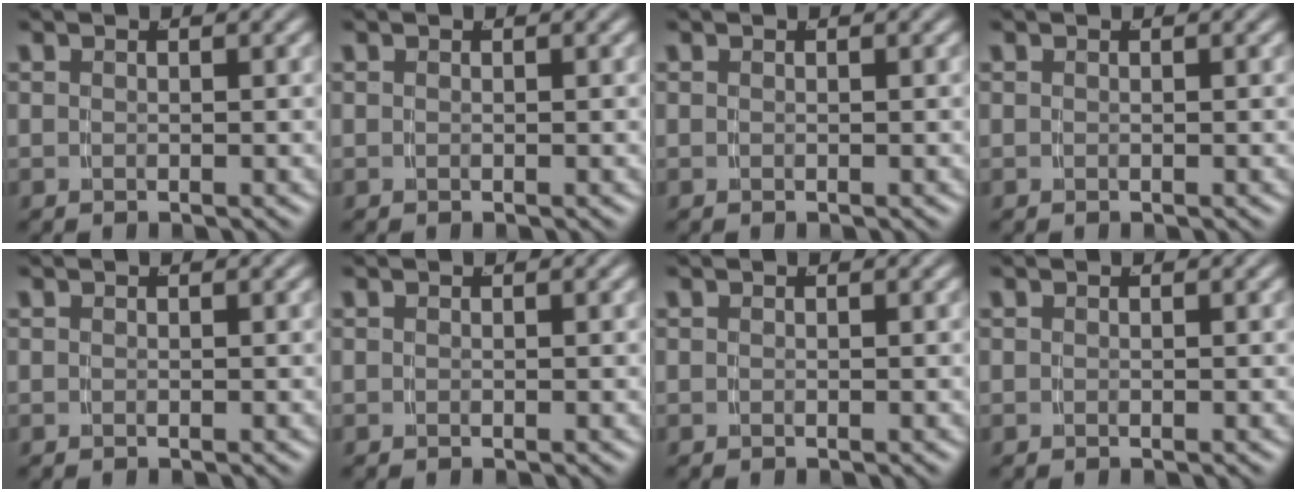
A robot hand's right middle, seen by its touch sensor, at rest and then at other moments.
{"total": 0.0}
{"total": 0.0}
{"total": 0.0}
{"total": 0.0}
{"total": 0.0}
{"total": 0.0}
{"total": 0.0}